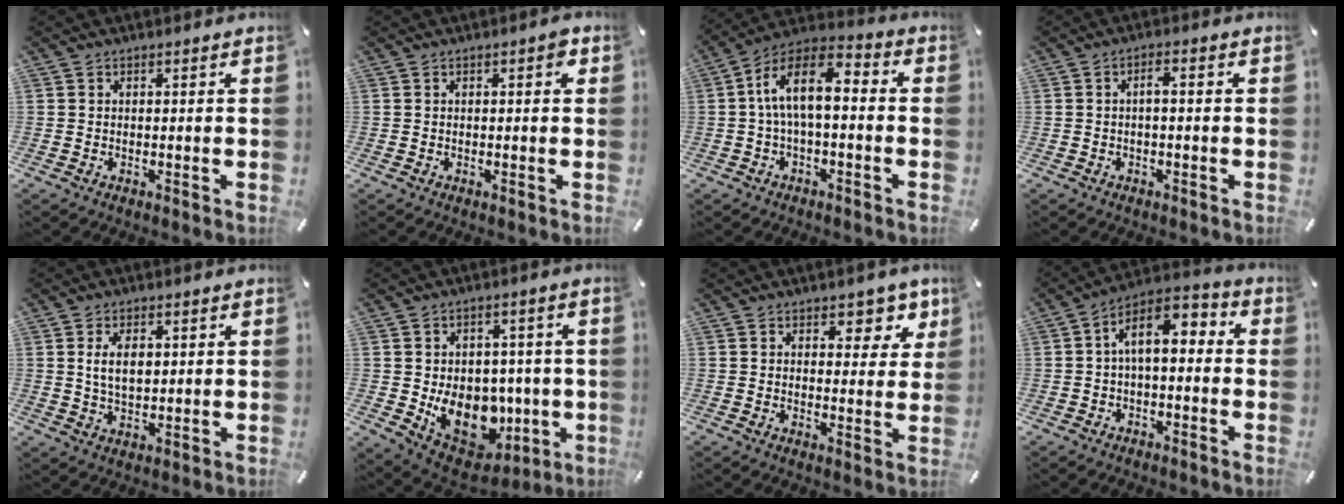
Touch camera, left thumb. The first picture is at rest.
{"total": 1.8, "force": [0.3, 0.7, 1.6], "torque": [-0.024, 0.004, 0.001]}
{"total": 11.1, "force": [-0.5, 5.5, 9.6], "torque": [-0.195, 0.007, -0.010]}
{"total": 2.3, "force": [-0.5, 0.6, 2.2], "torque": [-0.039, 0.008, -0.011]}
{"total": 5.4, "force": [1.4, 3.2, 4.1], "torque": [-0.087, 0.002, 0.019]}
{"total": 14.9, "force": [-2.3, 12.0, 8.4], "torque": [-0.125, -0.012, -0.026]}
{"total": 6.6, "force": [4.1, 4.0, 3.2], "torque": [-0.013, -0.027, 0.063]}
{"total": 7.9, "force": [0.8, 4.2, 6.6], "torque": [-0.117, 0.002, 0.015]}